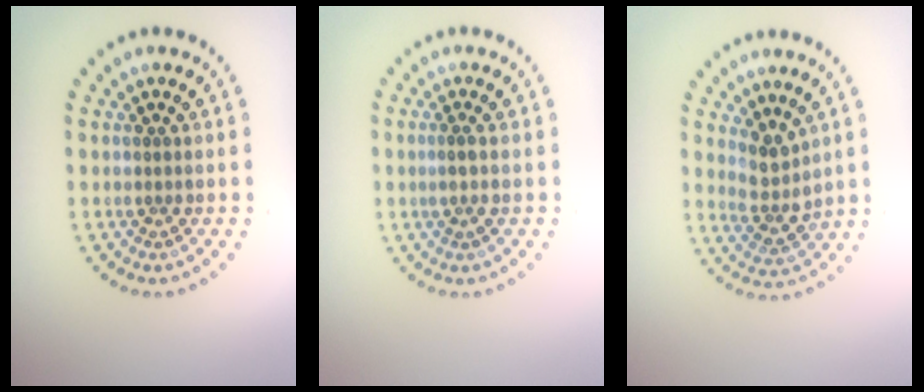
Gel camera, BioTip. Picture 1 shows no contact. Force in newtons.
{"total": 1.0, "press": 0.6, "slide": 0.8}
{"total": 2.7, "press": 2.2, "slide": 1.6}